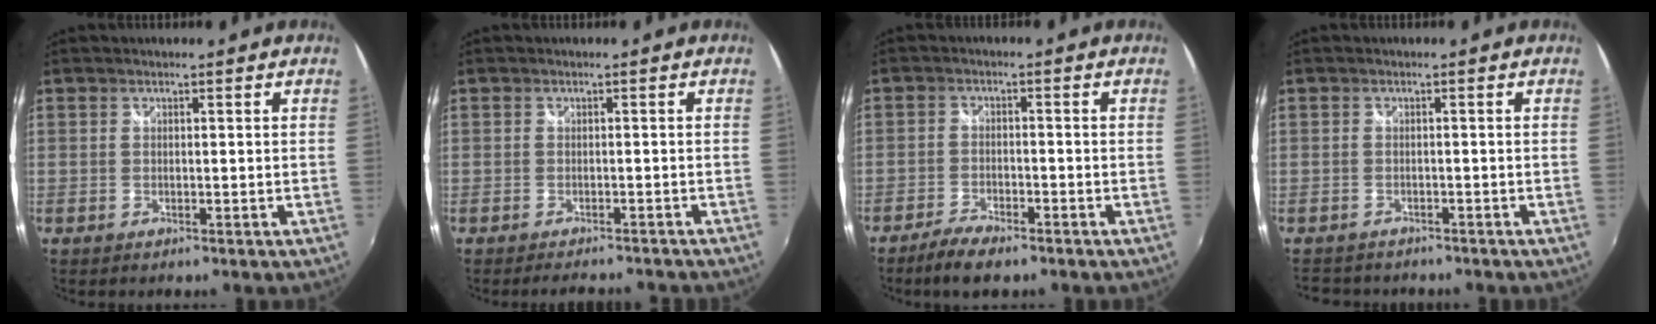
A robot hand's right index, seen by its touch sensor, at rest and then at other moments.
{"total": 5.3, "force": [-4.8, 1.4, 1.8], "torque": [-0.037, -0.011, -0.067]}
{"total": 5.8, "force": [-4.5, 1.7, 3.2], "torque": [-0.087, -0.007, -0.086]}
{"total": 4.3, "force": [-3.5, 2.4, 0.8], "torque": [-0.021, 0.003, -0.057]}